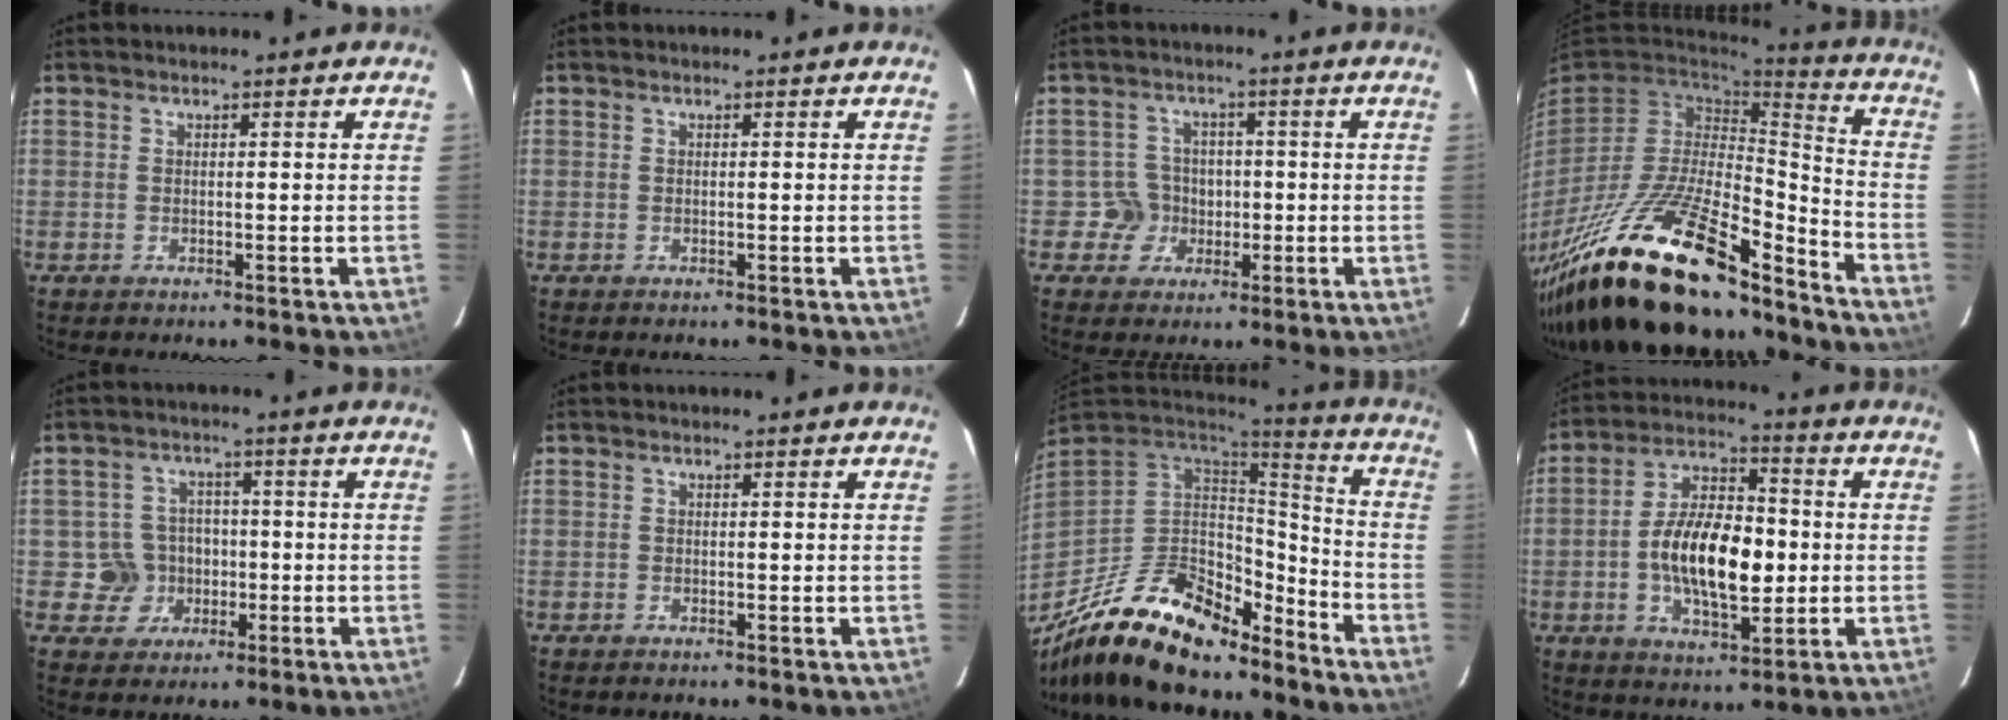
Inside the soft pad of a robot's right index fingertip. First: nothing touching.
{"total": 0.0}
{"total": 5.2, "force": [-1.1, 5.1, 0.2], "torque": [-0.004, 0.013, -0.018]}
{"total": 29.0, "force": [-20.9, 8.6, 18.1], "torque": [-0.346, -0.041, -0.350]}
{"total": 6.4, "force": [-1.4, 6.2, 0.9], "torque": [-0.030, 0.016, -0.015]}
{"total": 0.0}
{"total": 23.0, "force": [-16.7, 8.8, 13.1], "torque": [-0.260, -0.024, -0.281]}
{"total": 14.8, "force": [-1.8, 7.0, 12.9], "torque": [-0.237, 0.012, -0.031]}